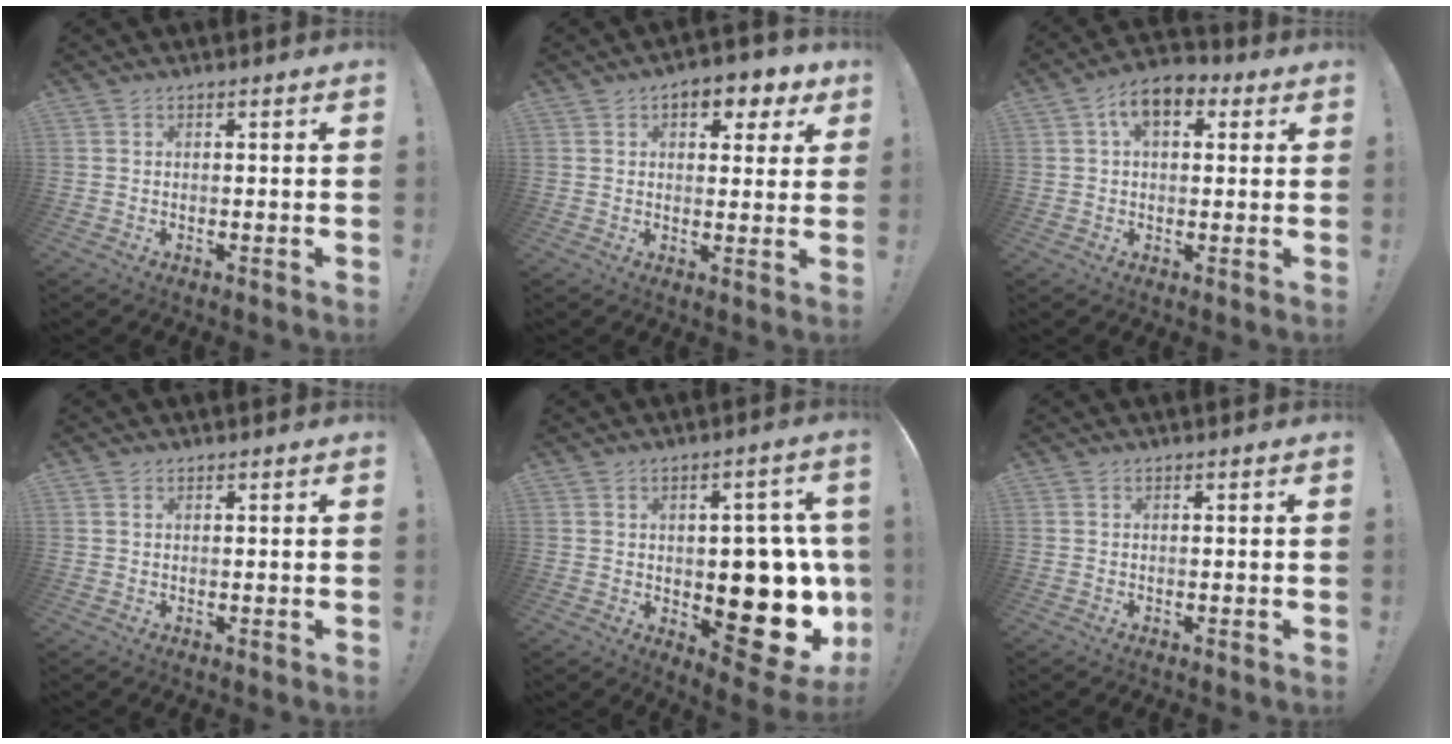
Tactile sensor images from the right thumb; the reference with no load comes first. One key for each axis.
{"total": 6.7, "fx": 3.3, "fy": 4.2, "fz": 4.1, "tx": -0.038, "ty": -0.016, "tz": 0.054}
{"total": 8.6, "fx": 3.5, "fy": 4.9, "fz": 6.2, "tx": -0.097, "ty": 0.000, "tz": 0.062}
{"total": 0.6, "fx": 0.4, "fy": 0.3, "fz": 0.3, "tx": -0.005, "ty": 0.000, "tz": 0.009}
{"total": 16.0, "fx": -2.0, "fy": 9.7, "fz": 12.6, "tx": -0.132, "ty": 0.007, "tz": -0.014}
{"total": 0.0}